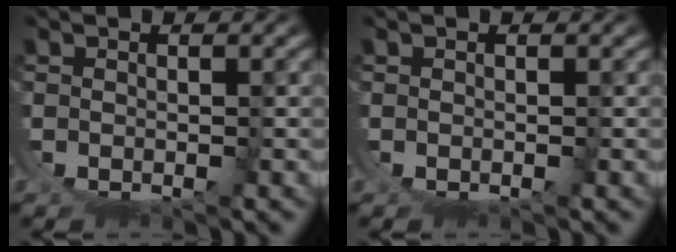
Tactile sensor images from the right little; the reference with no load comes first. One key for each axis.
{"total": 0.0}